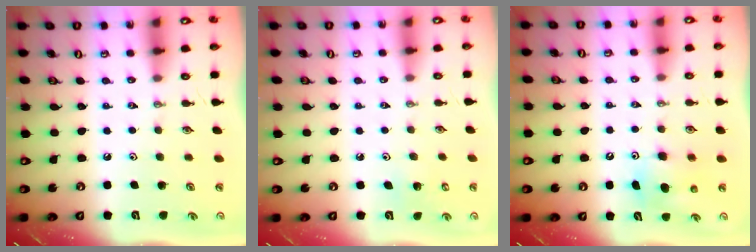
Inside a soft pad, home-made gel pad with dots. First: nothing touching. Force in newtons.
{"total": 4.3, "press": 4.3, "slide": 0.3}
{"total": 7.5, "press": 7.4, "slide": 1.3}